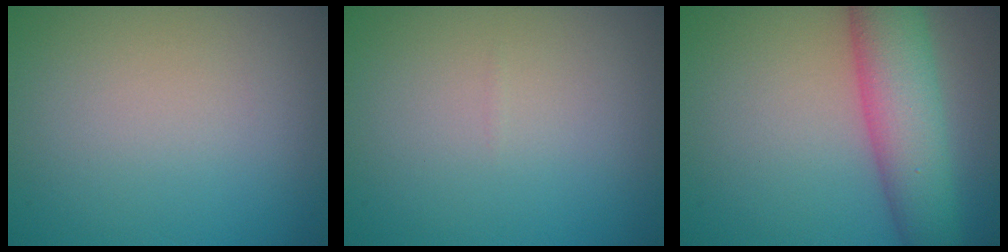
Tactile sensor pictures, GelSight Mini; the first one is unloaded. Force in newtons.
{"total": 0.0}
{"total": 7.5, "press": 7.5, "slide": 0.2}